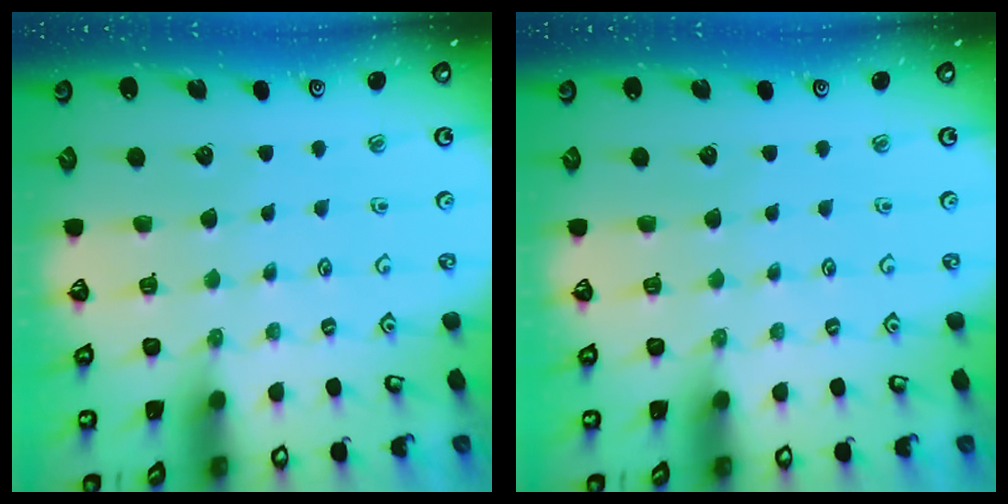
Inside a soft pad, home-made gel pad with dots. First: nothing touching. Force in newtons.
{"total": 0.0}